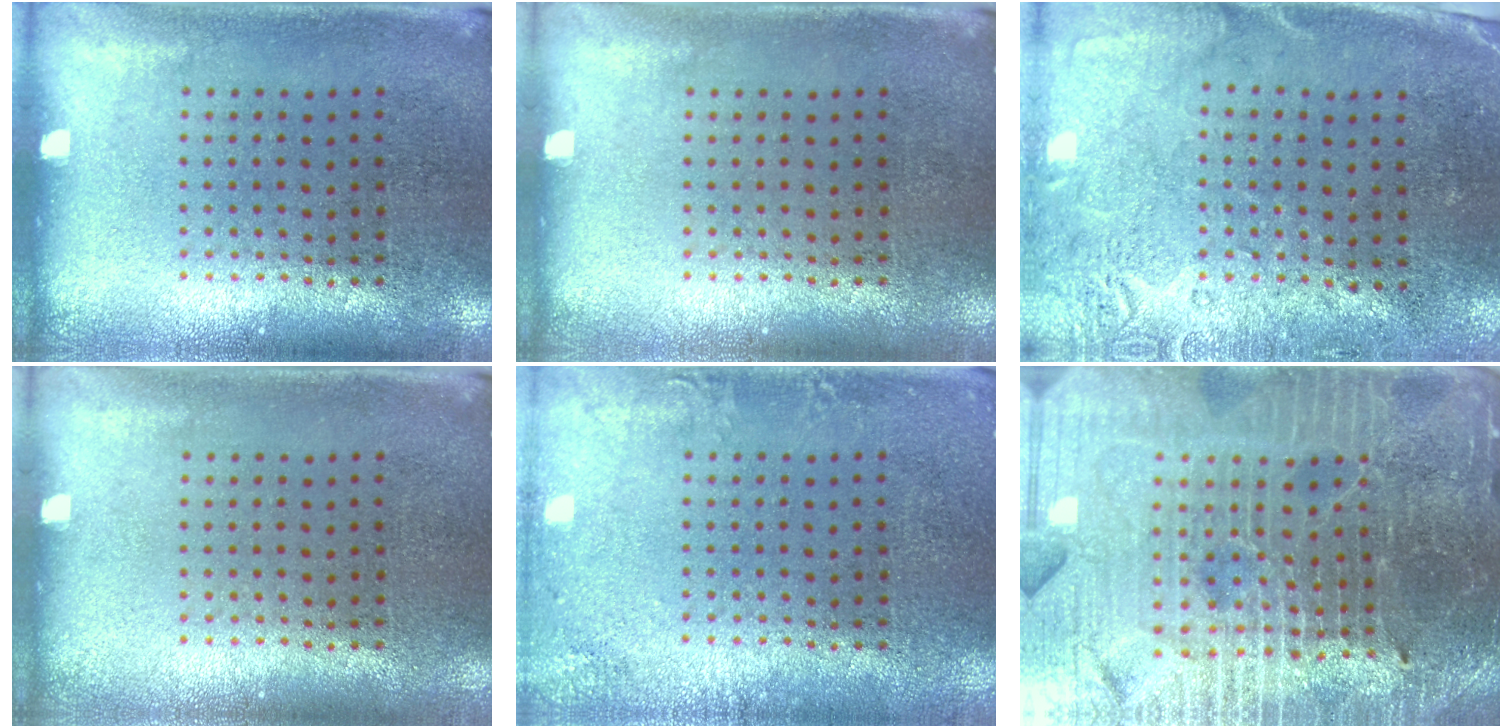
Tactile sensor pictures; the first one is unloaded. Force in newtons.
{"total": 0.0}
{"total": 2.7, "press": 2.3, "slide": 1.5}
{"total": 0.0}
{"total": 1.6, "press": 1.6, "slide": 0.1}
{"total": 5.9, "press": 5.4, "slide": 2.3}